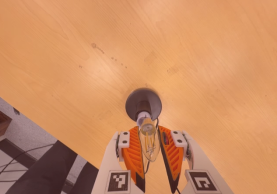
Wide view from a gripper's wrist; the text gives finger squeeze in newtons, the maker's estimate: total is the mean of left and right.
{"total": 11.3, "left": 10.6, "right": 12.0}